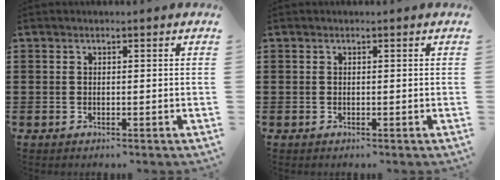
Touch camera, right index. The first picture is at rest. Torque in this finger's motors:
{"motor_torque": [0.00, 0.00, 0.00, -0.01]}